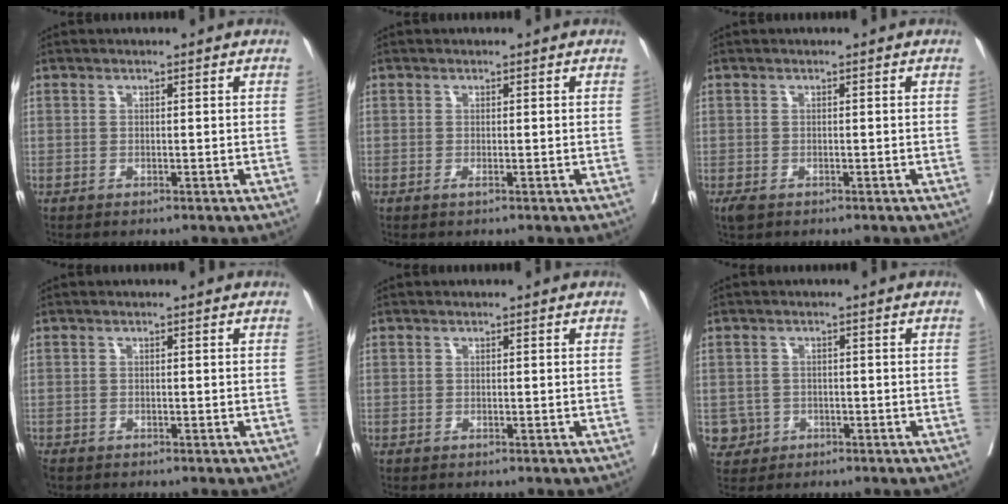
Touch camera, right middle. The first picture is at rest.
{"total": 0.5, "force": [-0.1, -0.2, 0.4], "torque": [-0.010, -0.002, -0.003]}
{"total": 1.6, "force": [-1.0, 0.8, 1.0], "torque": [-0.022, -0.005, -0.012]}
{"total": 1.6, "force": [-1.3, 0.8, 0.5], "torque": [-0.016, -0.005, -0.024]}
{"total": 0.0}
{"total": 2.8, "force": [-0.8, 2.7, 0.0], "torque": [0.004, 0.009, -0.011]}